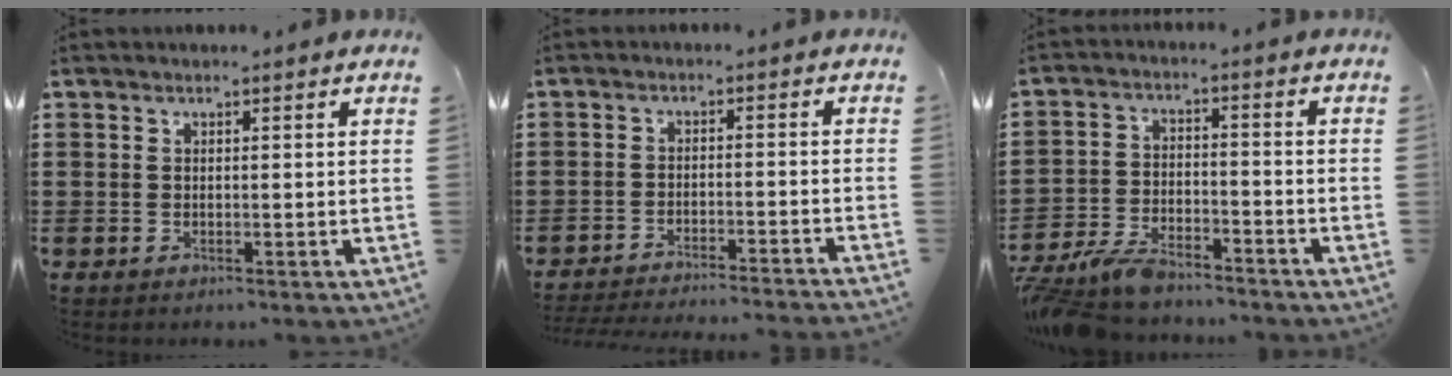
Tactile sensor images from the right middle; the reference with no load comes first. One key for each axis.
{"total": 3.5, "fx": -3.4, "fy": -0.5, "fz": 0.6, "tx": -0.011, "ty": -0.004, "tz": -0.071}
{"total": 6.6, "fx": -6.1, "fy": 1.4, "fz": 2.1, "tx": -0.057, "ty": 0.003, "tz": -0.121}